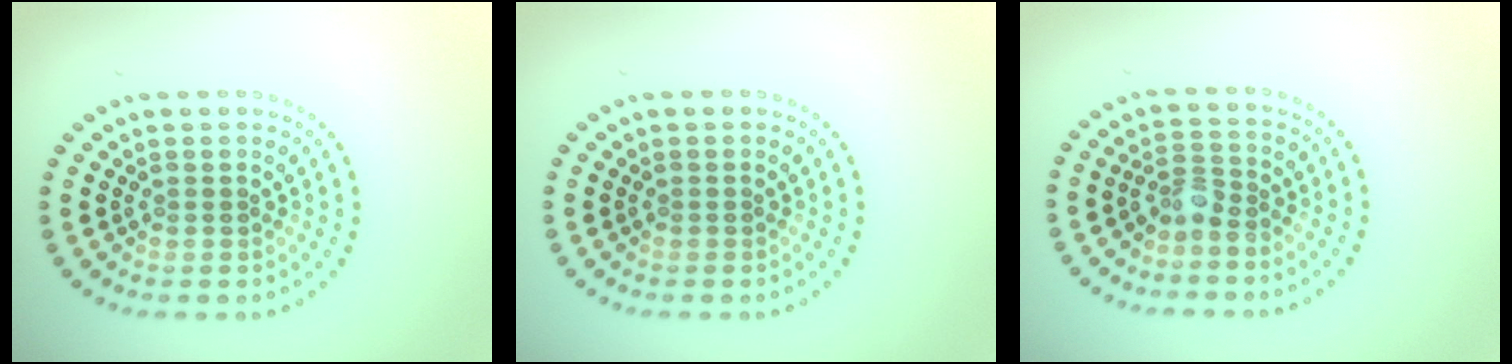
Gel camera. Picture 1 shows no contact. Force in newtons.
{"total": 0.0}
{"total": 2.0, "press": 1.6, "slide": 1.2}